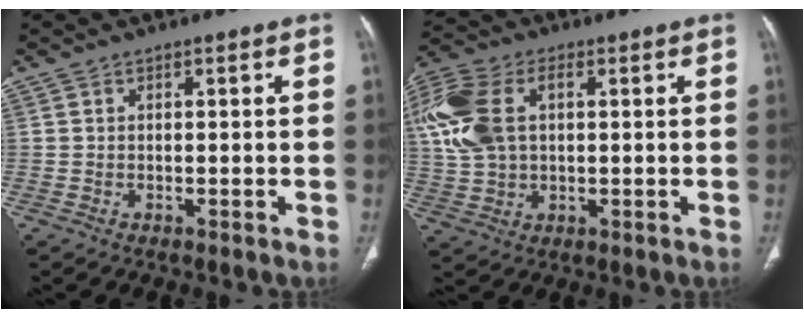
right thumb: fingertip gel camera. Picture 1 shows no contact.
{"total": 17.1, "force": [3.8, 11.0, 12.5], "torque": [-0.312, 0.017, 0.070]}